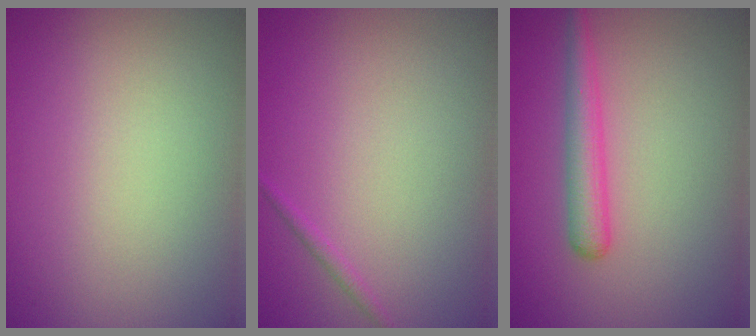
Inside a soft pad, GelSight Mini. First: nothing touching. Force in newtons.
{"total": 0.6, "press": 0.6, "slide": 0.0}
{"total": 2.8, "press": 2.8, "slide": 0.1}